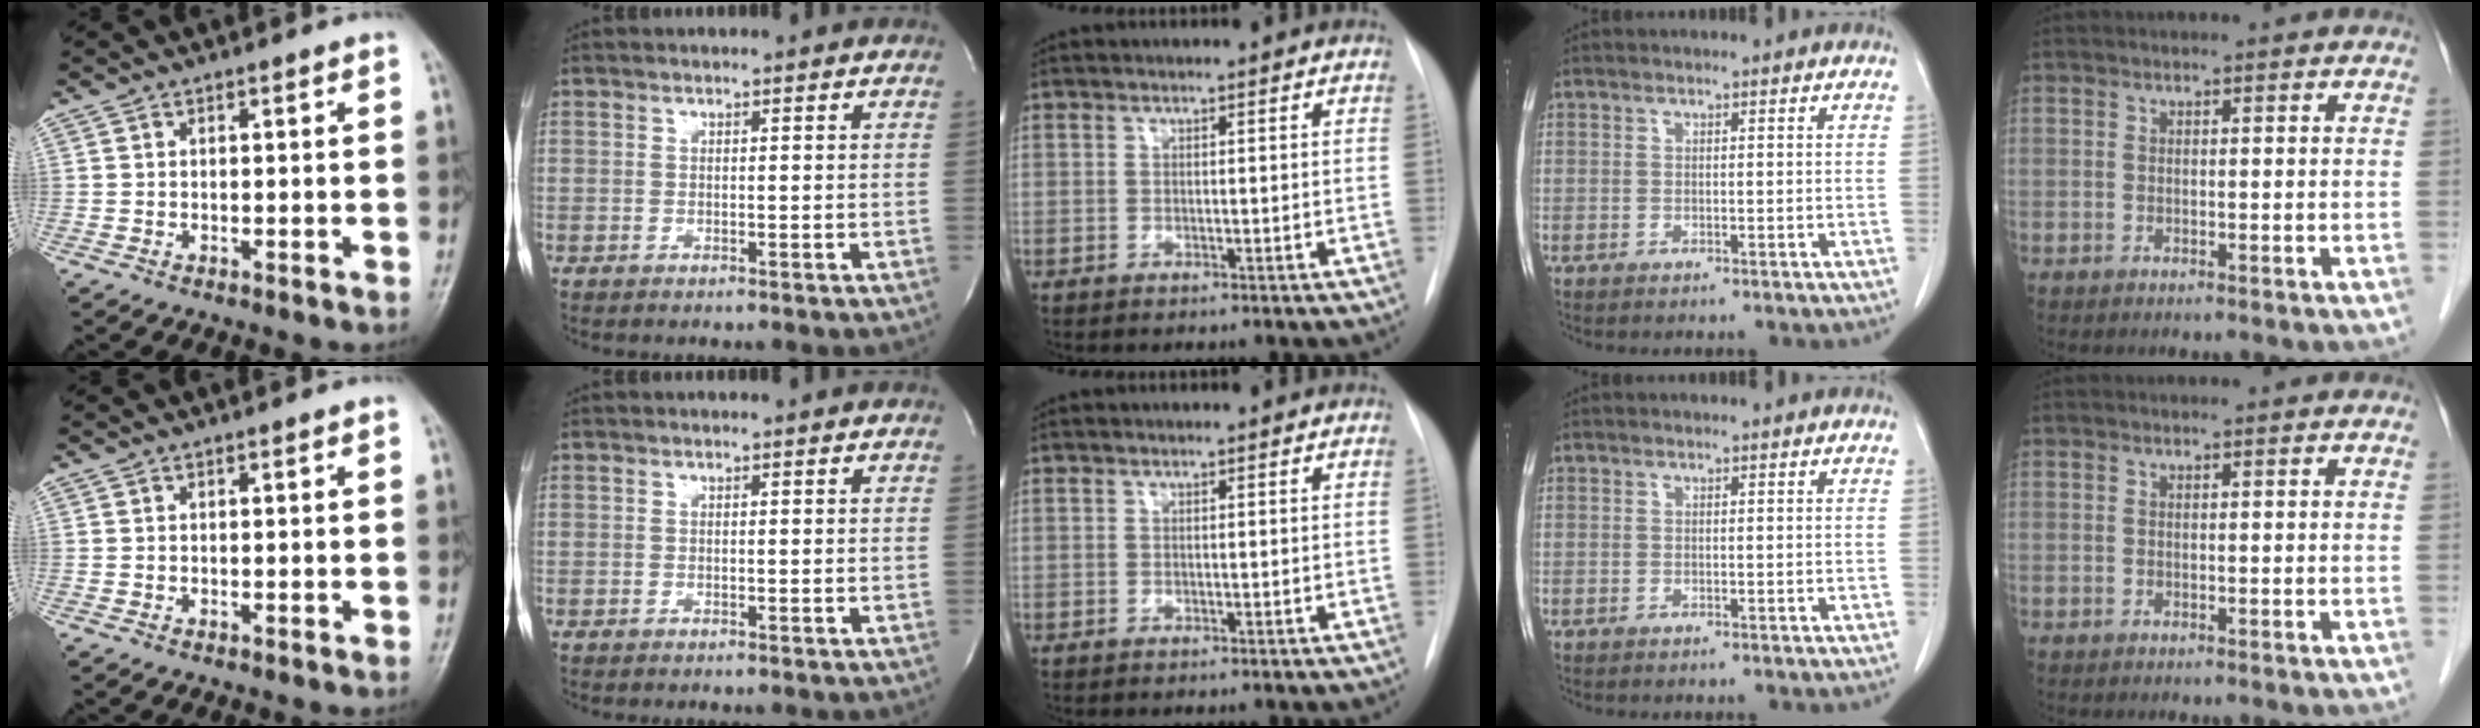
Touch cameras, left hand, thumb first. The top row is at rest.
{}